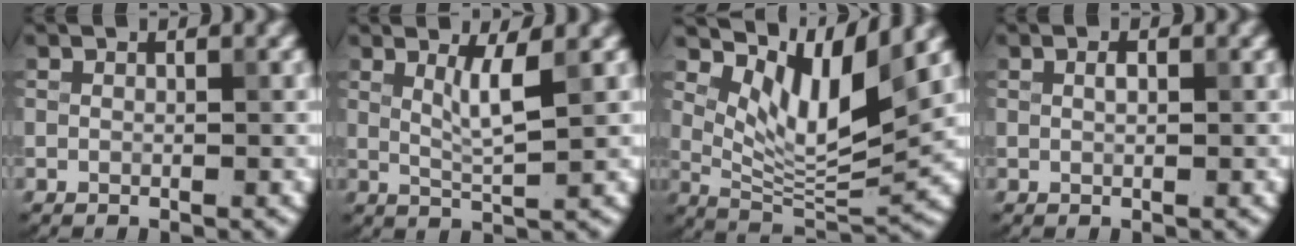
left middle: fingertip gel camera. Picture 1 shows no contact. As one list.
[{"total": 2.3, "force": [0.9, 0.1, 2.1], "torque": [-0.041, -0.004, 0.022]}, {"total": 7.7, "force": [4.1, 2.4, 6.0], "torque": [-0.105, -0.014, 0.082]}, {"total": 0.6, "force": [0.1, 0.2, 0.5], "torque": [-0.011, 0.004, 0.004]}]